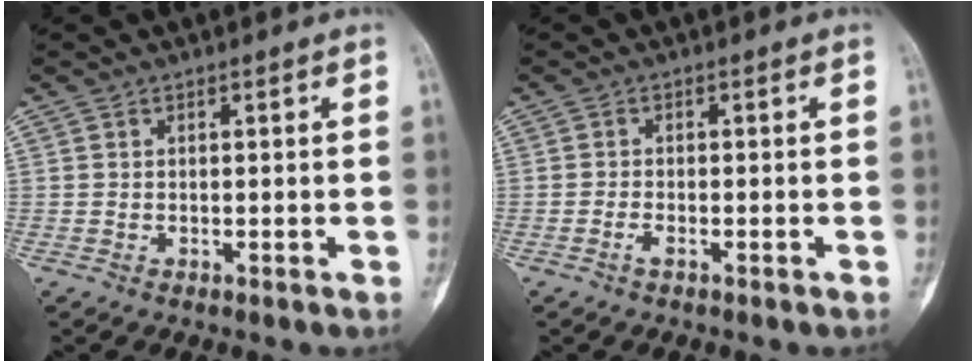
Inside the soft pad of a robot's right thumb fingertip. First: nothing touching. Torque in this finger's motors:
{"motor_torque": [-0.21, 0.12, -0.27, 0.13, -0.03]}